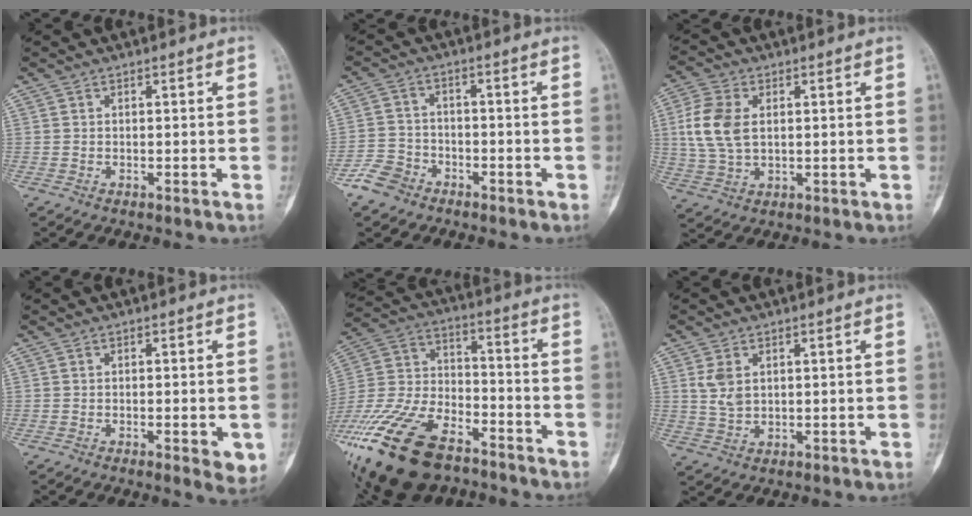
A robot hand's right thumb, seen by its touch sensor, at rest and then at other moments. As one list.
[{"total": 6.1, "force": [-4.2, 4.2, 1.4], "torque": [-0.010, 0.022, -0.085]}, {"total": 9.7, "force": [1.3, 6.3, 7.2], "torque": [-0.154, 0.003, 0.029]}, {"total": 5.0, "force": [-1.5, 1.8, 4.4], "torque": [-0.039, -0.006, -0.015]}, {"total": 27.8, "force": [-17.2, 14.1, 16.6], "torque": [-0.419, 0.029, -0.317]}, {"total": 4.6, "force": [1.2, 3.3, 3.0], "torque": [-0.044, -0.003, 0.029]}]